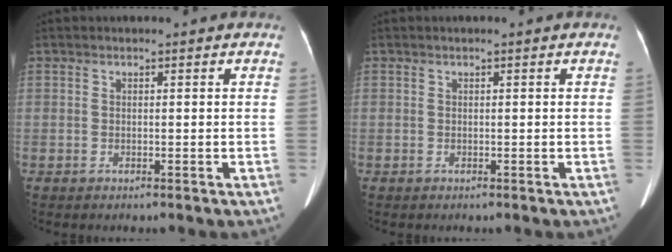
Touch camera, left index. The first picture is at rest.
{"total": 0.0}